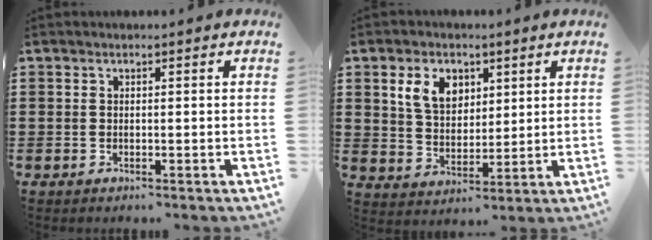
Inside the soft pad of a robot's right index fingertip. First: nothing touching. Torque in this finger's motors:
{"motor_torque": [0.91, 0.29, 0.49, 0.17]}